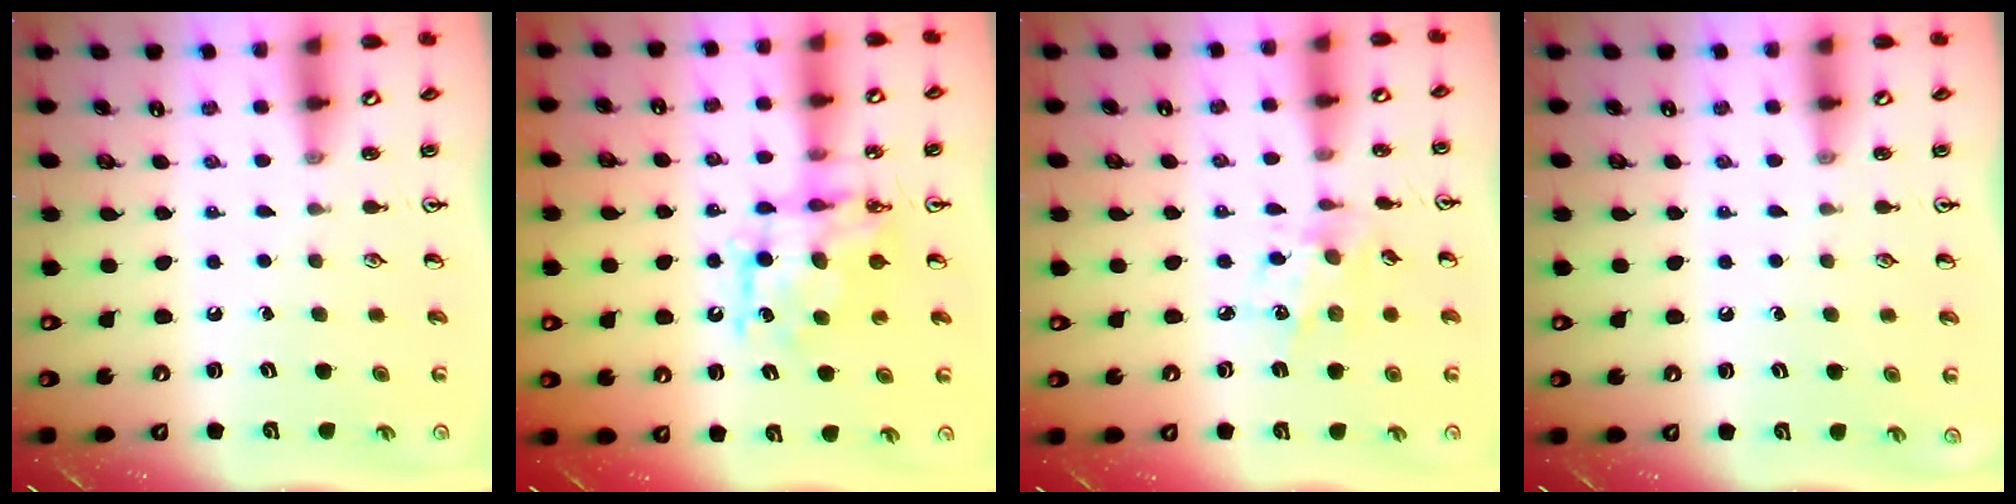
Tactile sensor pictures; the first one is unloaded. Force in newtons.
{"total": 9.8, "press": 9.8, "slide": 0.4}
{"total": 5.6, "press": 5.4, "slide": 1.5}
{"total": 0.0}